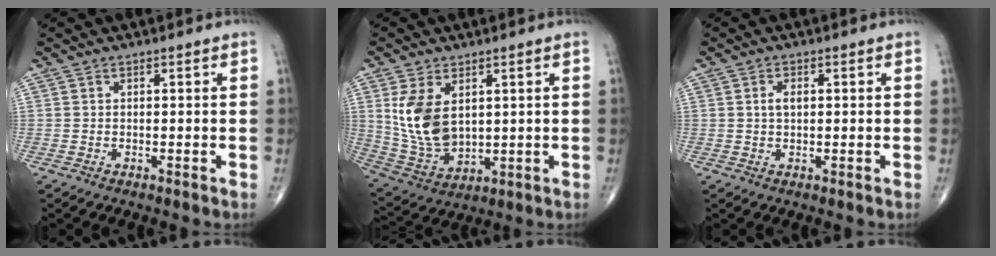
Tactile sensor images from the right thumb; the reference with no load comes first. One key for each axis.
{"total": 12.1, "fx": 2.9, "fy": 7.6, "fz": 9.0, "tx": -0.164, "ty": -0.017, "tz": 0.075}
{"total": 2.5, "fx": 0.5, "fy": 1.4, "fz": 2.0, "tx": -0.037, "ty": 0.004, "tz": 0.009}